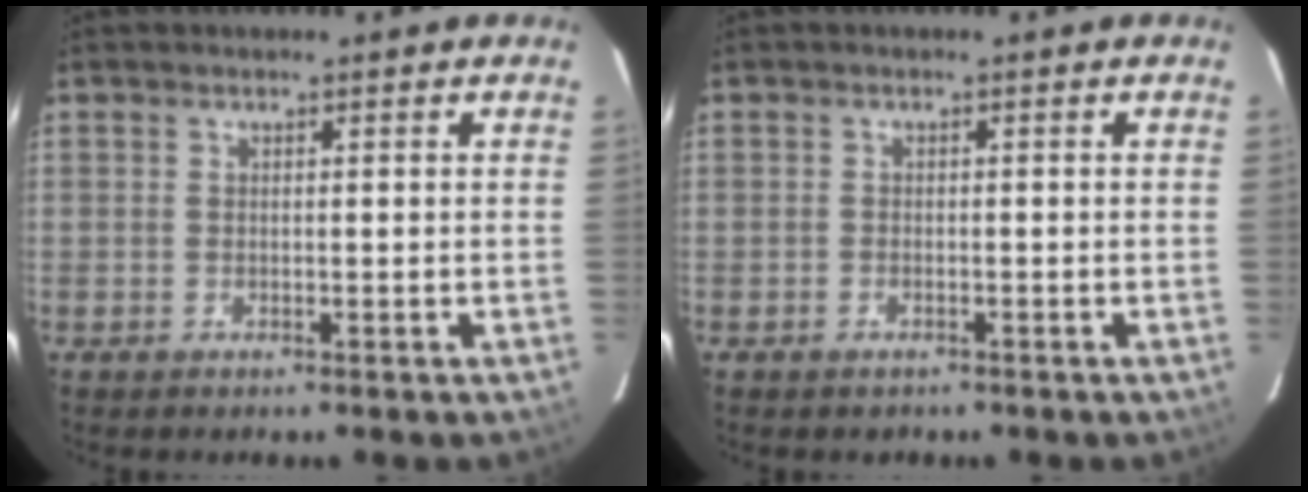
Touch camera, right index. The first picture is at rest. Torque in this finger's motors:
{"motor_torque": [0.17, -0.07, 0.00, 0.00]}